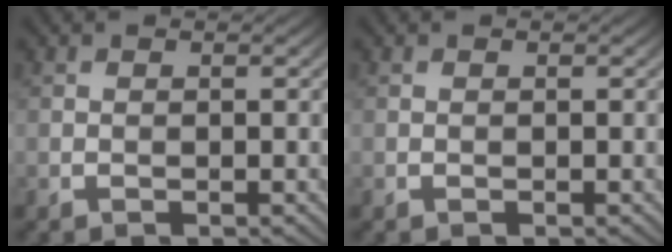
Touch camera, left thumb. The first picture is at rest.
{"total": 0.0}